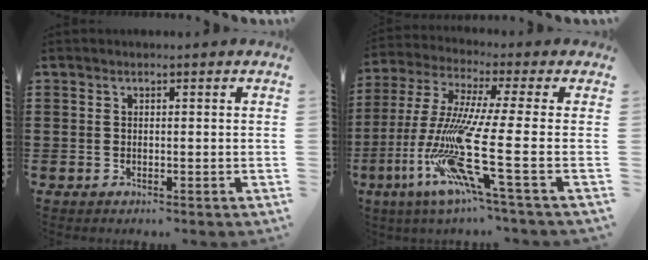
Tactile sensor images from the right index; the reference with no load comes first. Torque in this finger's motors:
{"motor_torque": [2.14, 0.00, 1.06, 0.21]}